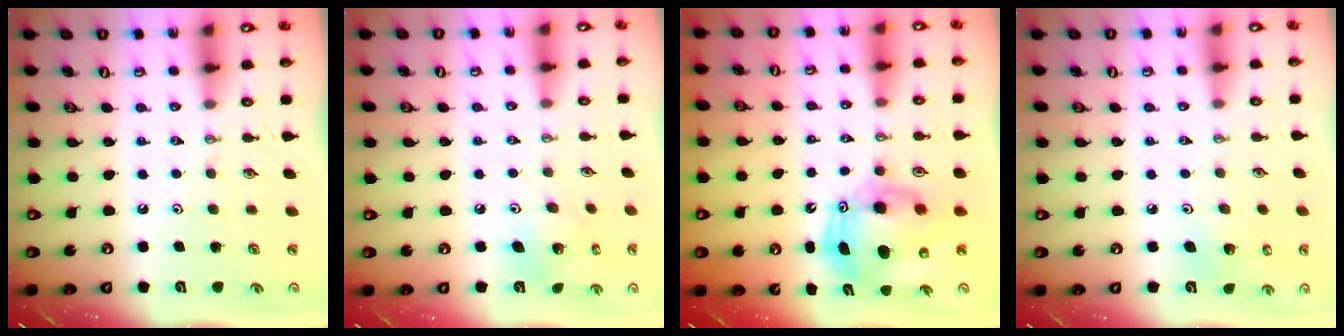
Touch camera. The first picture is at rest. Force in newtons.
{"total": 6.7, "press": 6.7, "slide": 0.3}
{"total": 12.1, "press": 11.9, "slide": 2.3}
{"total": 3.7, "press": 3.5, "slide": 1.4}